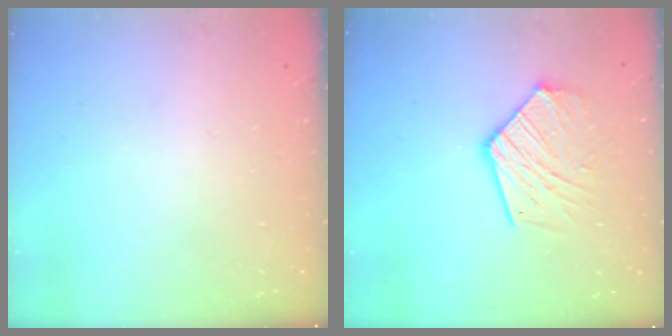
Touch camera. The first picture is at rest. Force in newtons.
{"total": 13.8, "press": 13.7, "slide": 1.6}